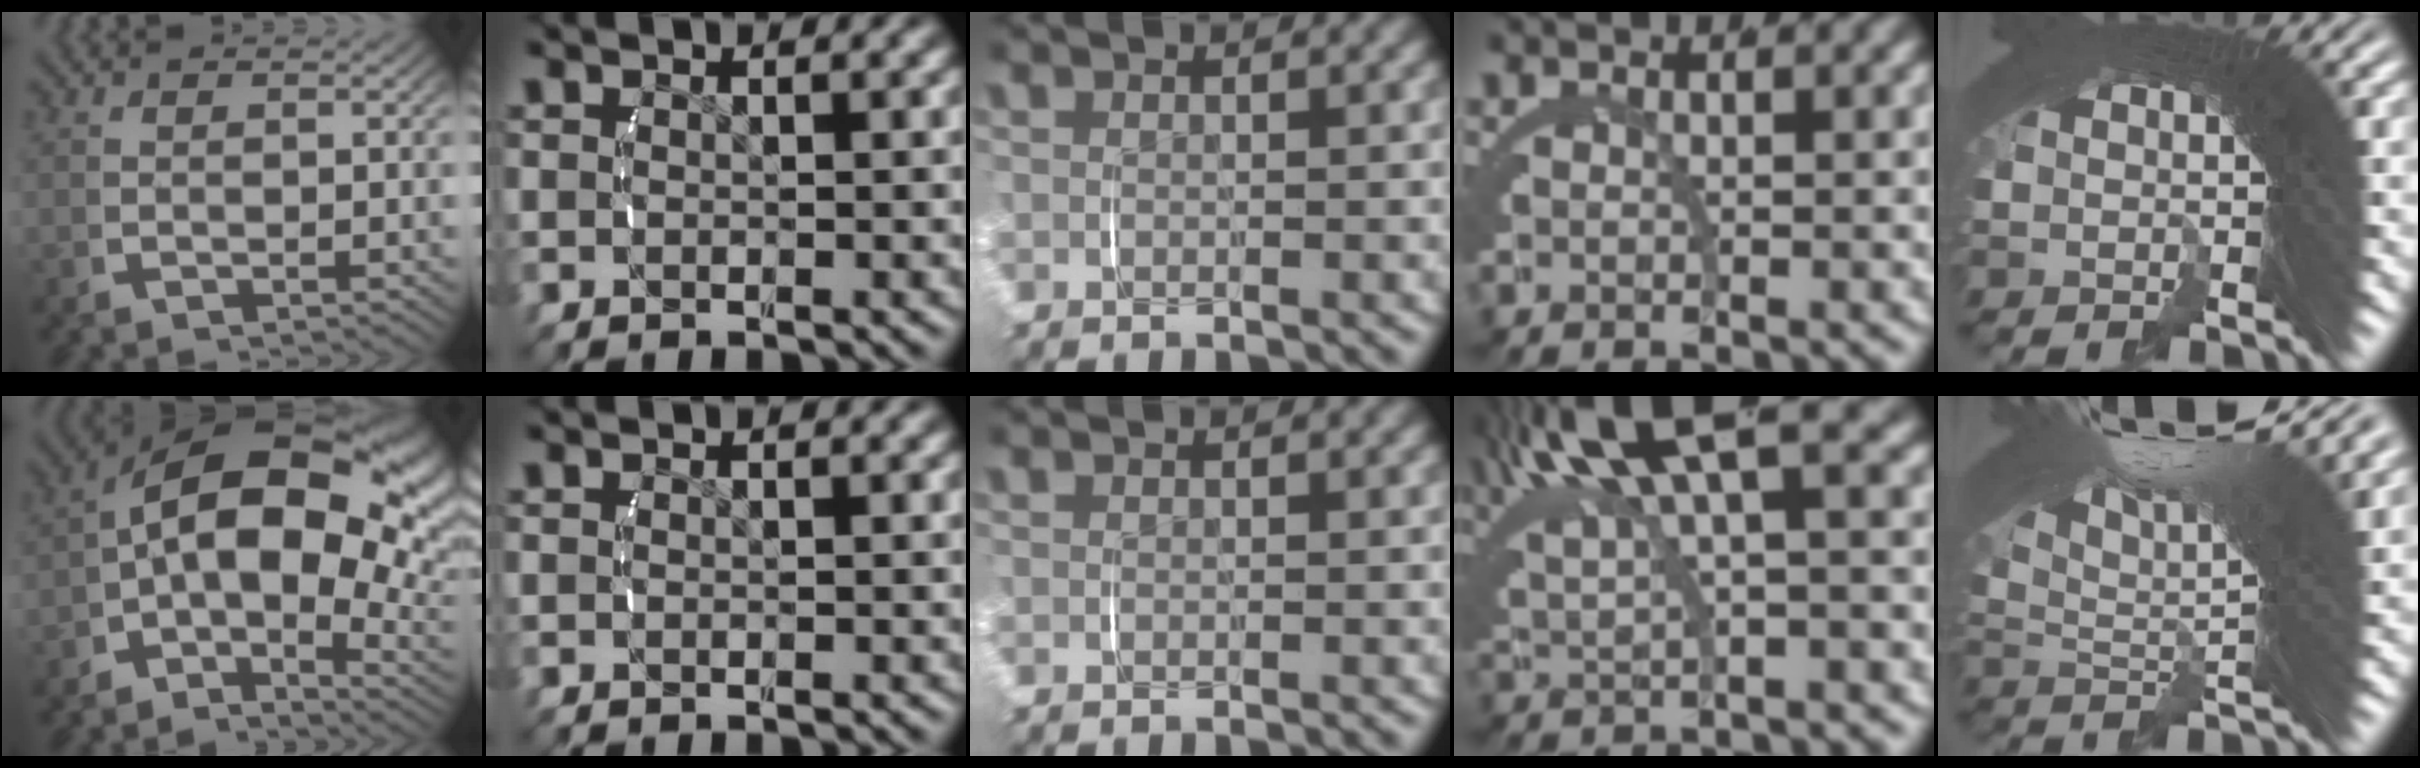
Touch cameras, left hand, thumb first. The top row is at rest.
{"thumb": {"total": 15.9, "force": [0.9, 10.0, 12.4], "torque": [-0.188, -0.018, 0.000]}, "ring": {"total": 8.8, "force": [4.4, 2.8, 7.1], "torque": [-0.125, 0.018, 0.074]}, "little": {"total": 10.5, "force": [4.9, 2.7, 8.9], "torque": [-0.134, 0.016, 0.076]}}